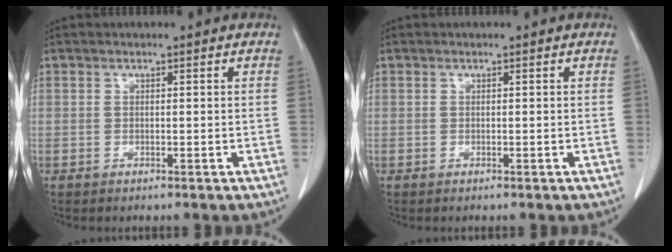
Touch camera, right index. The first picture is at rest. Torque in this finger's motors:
{"motor_torque": [0.00, 0.00, 0.00, 0.00]}